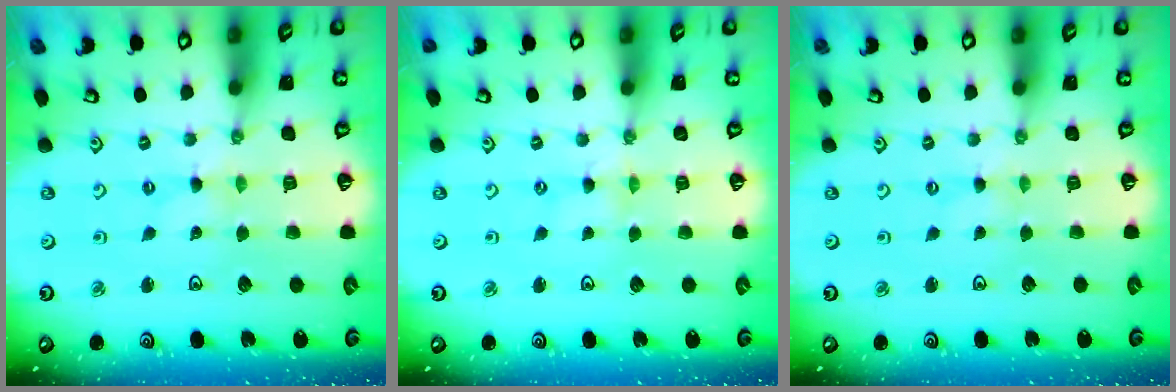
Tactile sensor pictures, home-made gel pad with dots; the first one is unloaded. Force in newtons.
{"total": 0.0}
{"total": 0.0}